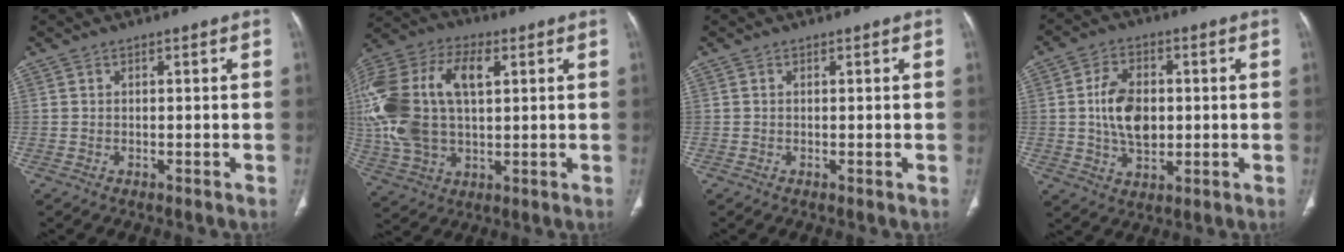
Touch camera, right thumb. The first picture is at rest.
{"total": 22.4, "force": [4.1, 13.0, 17.8], "torque": [-0.388, 0.014, 0.075]}
{"total": 0.0}
{"total": 10.0, "force": [0.4, 6.6, 7.5], "torque": [-0.115, 0.002, 0.010]}